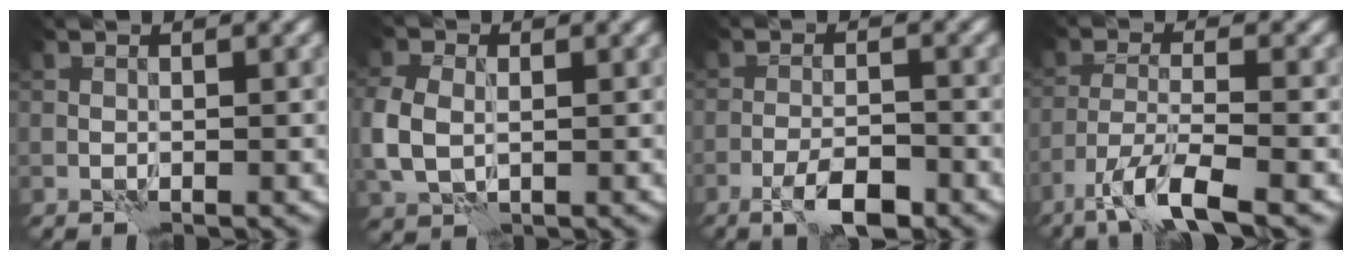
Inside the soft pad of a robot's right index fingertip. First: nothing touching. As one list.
[{"total": 4.4, "force": [0.0, 3.2, 3.0], "torque": [-0.082, -0.004, -0.004]}, {"total": 4.2, "force": [-2.8, 1.0, 2.9], "torque": [-0.053, 0.002, -0.050]}, {"total": 6.4, "force": [-4.4, 1.3, 4.6], "torque": [-0.088, -0.008, -0.085]}]